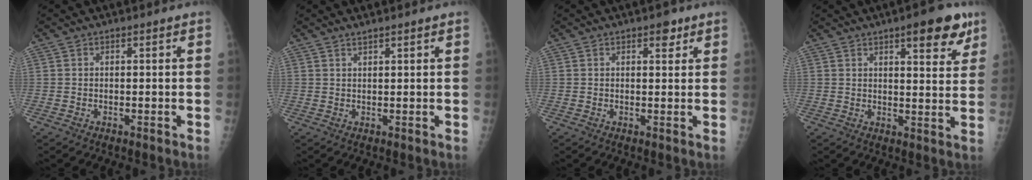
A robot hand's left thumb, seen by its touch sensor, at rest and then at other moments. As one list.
[{"total": 1.2, "force": [1.1, 0.0, 0.5], "torque": [-0.004, -0.006, 0.021]}, {"total": 2.4, "force": [1.4, 1.2, 1.4], "torque": [-0.006, -0.005, 0.018]}, {"total": 9.3, "force": [5.6, 2.9, 6.9], "torque": [-0.064, -0.025, 0.070]}]